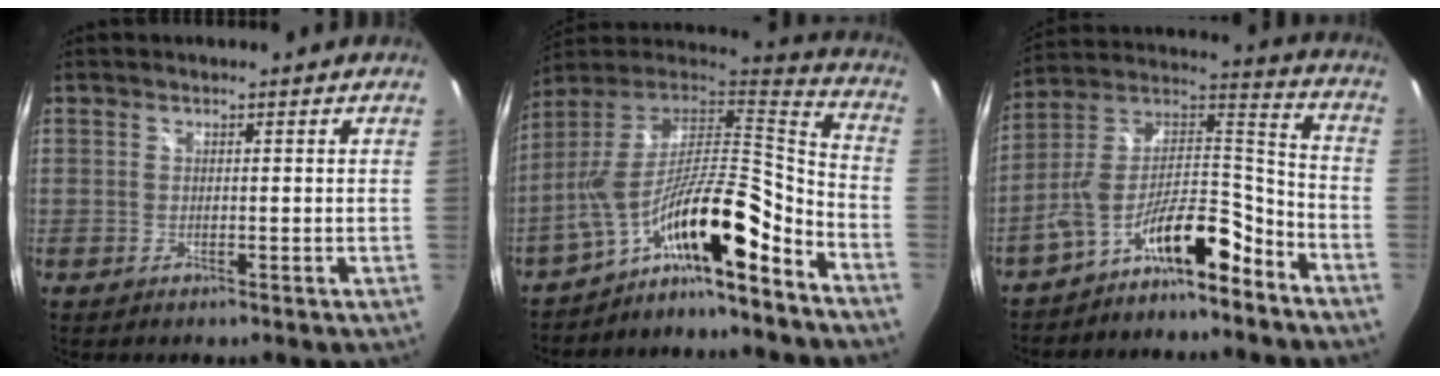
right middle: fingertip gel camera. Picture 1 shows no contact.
{"total": 17.5, "force": [-10.4, 3.5, 13.7], "torque": [-0.222, -0.012, -0.196]}
{"total": 12.9, "force": [-8.4, 4.1, 8.9], "torque": [-0.168, 0.030, -0.150]}